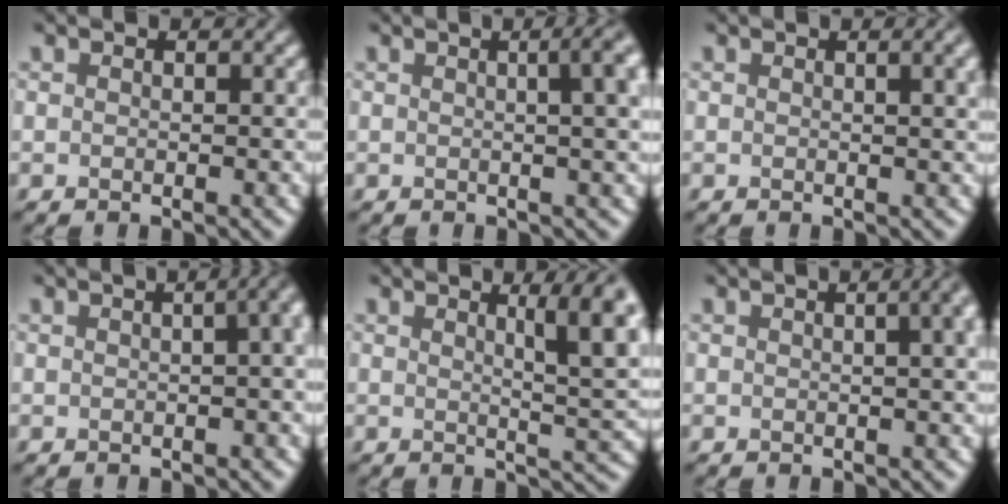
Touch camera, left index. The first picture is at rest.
{"total": 7.5, "force": [1.6, 3.3, 6.5], "torque": [-0.021, 0.045, -0.006]}
{"total": 3.3, "force": [1.1, 1.2, 2.8], "torque": [-0.021, 0.007, 0.012]}
{"total": 13.7, "force": [3.2, 7.8, 10.8], "torque": [-0.018, 0.069, -0.010]}
{"total": 6.3, "force": [2.3, 1.3, 5.7], "torque": [-0.062, 0.002, 0.036]}
{"total": 7.8, "force": [2.1, 4.1, 6.3], "torque": [-0.007, 0.051, -0.013]}